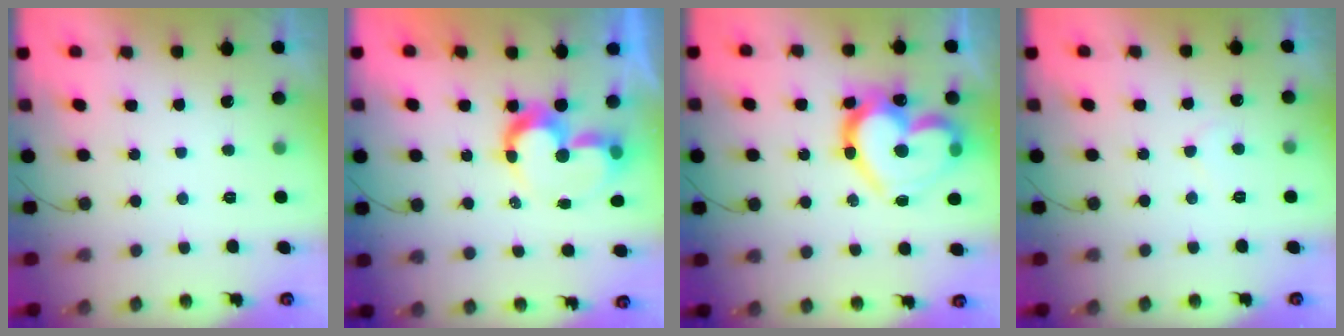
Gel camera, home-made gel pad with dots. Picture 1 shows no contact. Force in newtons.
{"total": 10.3, "press": 10.3, "slide": 0.7}
{"total": 23.8, "press": 23.8, "slide": 1.8}
{"total": 4.2, "press": 4.2, "slide": 0.3}